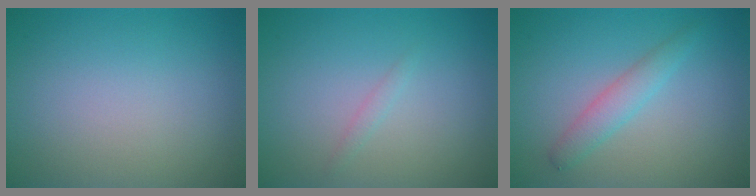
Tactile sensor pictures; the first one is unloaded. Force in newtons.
{"total": 0.6, "press": 0.6, "slide": 0.0}
{"total": 2.3, "press": 2.3, "slide": 0.1}